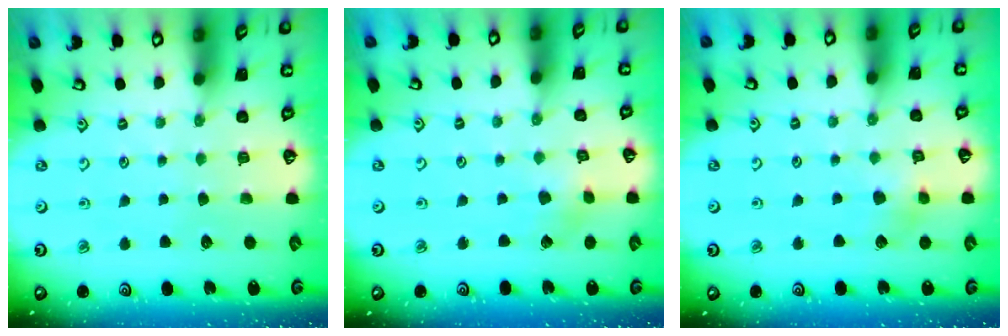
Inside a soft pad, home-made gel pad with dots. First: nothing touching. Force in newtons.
{"total": 2.1, "press": 2.1, "slide": 0.2}
{"total": 7.3, "press": 7.3, "slide": 0.5}